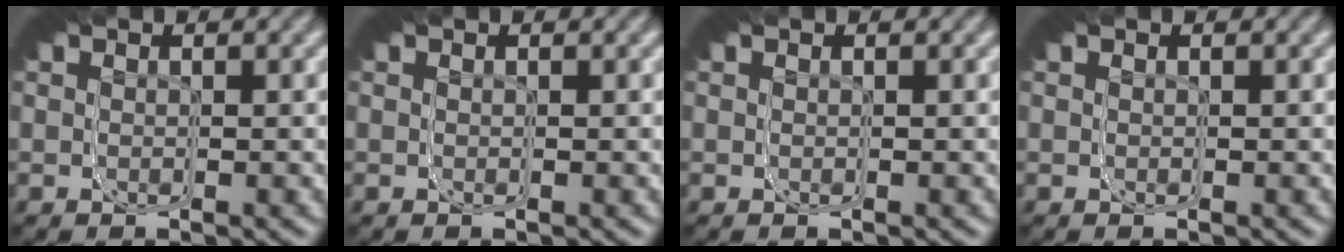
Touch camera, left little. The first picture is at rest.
{"total": 0.0}
{"total": 0.0}
{"total": 0.0}